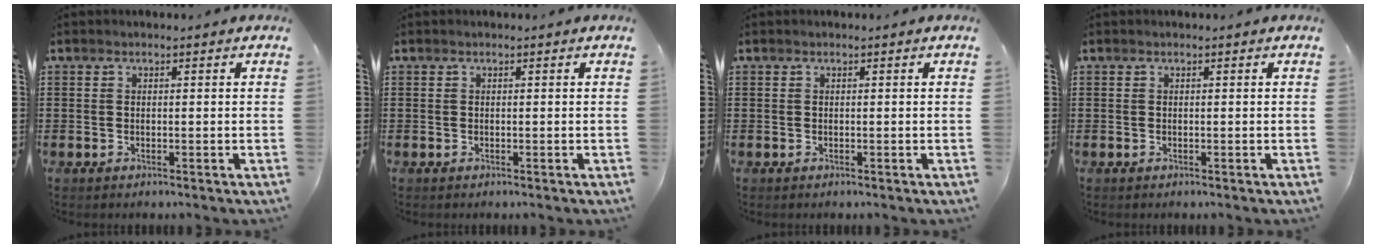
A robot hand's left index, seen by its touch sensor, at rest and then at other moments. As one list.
[{"total": 0.0}, {"total": 0.0}, {"total": 0.0}]